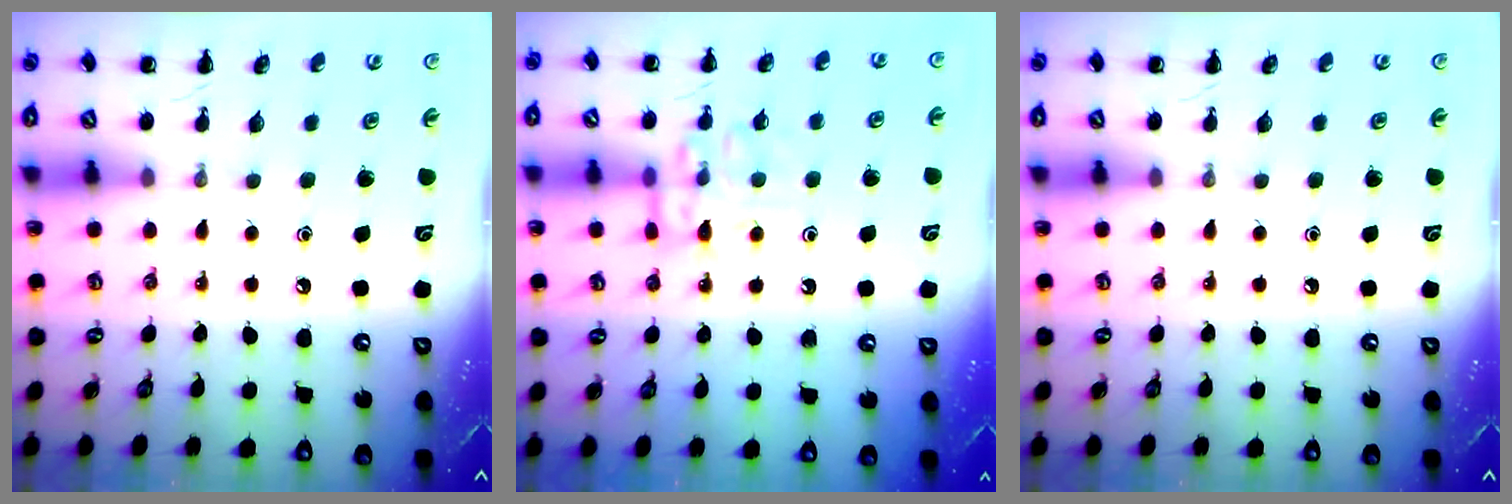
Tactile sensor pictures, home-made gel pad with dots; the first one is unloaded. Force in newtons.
{"total": 11.7, "press": 11.7, "slide": 1.2}
{"total": 0.0}